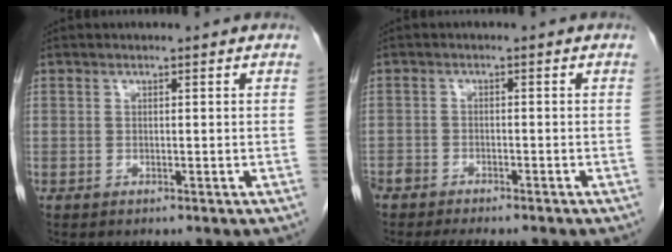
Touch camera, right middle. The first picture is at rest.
{"total": 8.4, "force": [-7.3, 2.3, 3.3], "torque": [-0.045, -0.005, -0.106]}